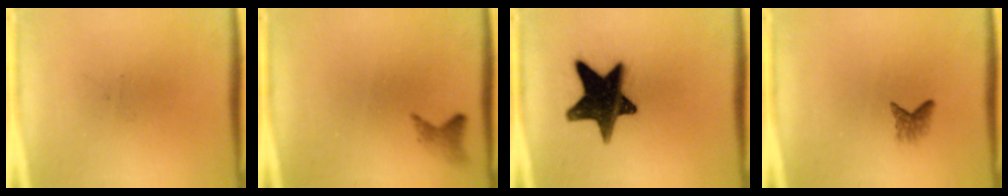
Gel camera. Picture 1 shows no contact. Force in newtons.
{"total": 1.4}
{"total": 17.4}
{"total": 1.6}